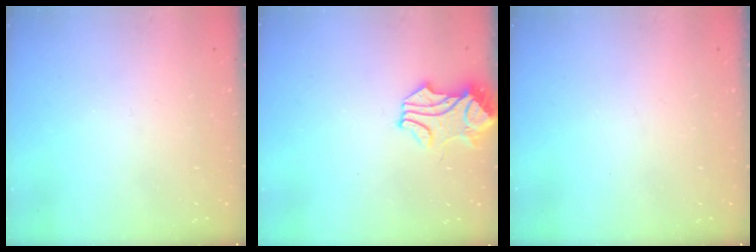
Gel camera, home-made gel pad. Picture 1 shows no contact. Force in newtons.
{"total": 1.8, "press": 1.7, "slide": 0.5}
{"total": 0.0}